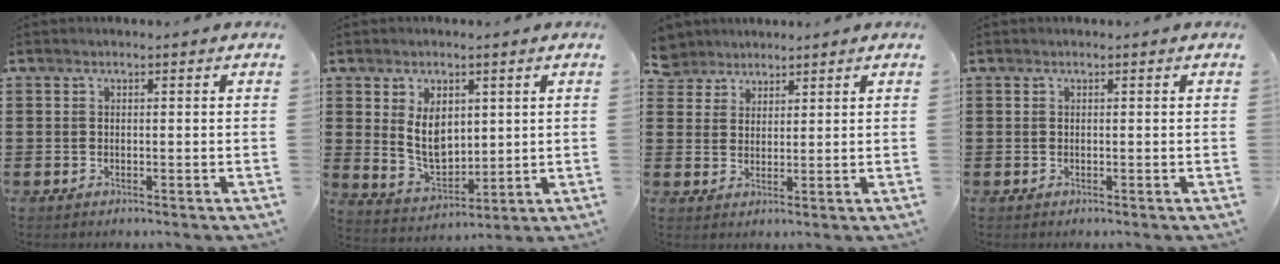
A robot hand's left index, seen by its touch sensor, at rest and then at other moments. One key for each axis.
{"total": 6.7, "fx": 2.2, "fy": 4.4, "fz": 4.5, "tx": -0.080, "ty": 0.001, "tz": 0.039}
{"total": 3.8, "fx": 3.2, "fy": 2.0, "fz": -0.1, "tx": -0.016, "ty": 0.001, "tz": 0.062}
{"total": 0.0}